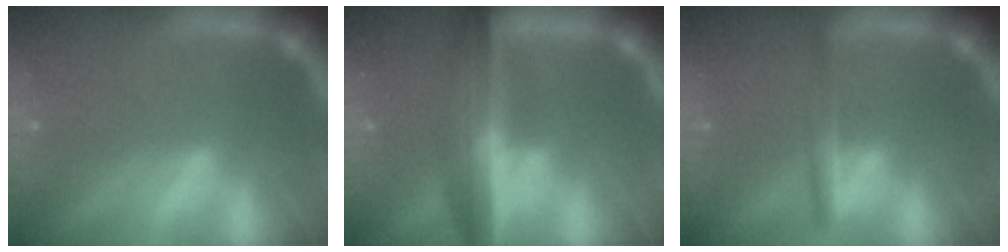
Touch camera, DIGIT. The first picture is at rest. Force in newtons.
{"total": 8.0}
{"total": 2.4}